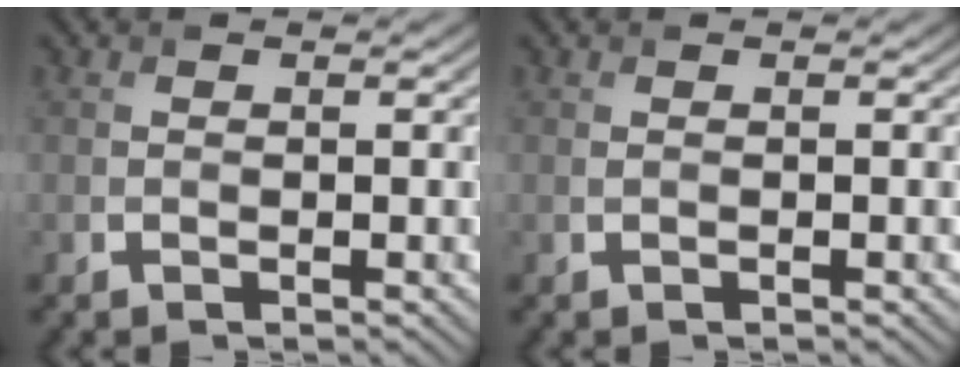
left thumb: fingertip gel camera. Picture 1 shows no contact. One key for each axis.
{"total": 0.0}